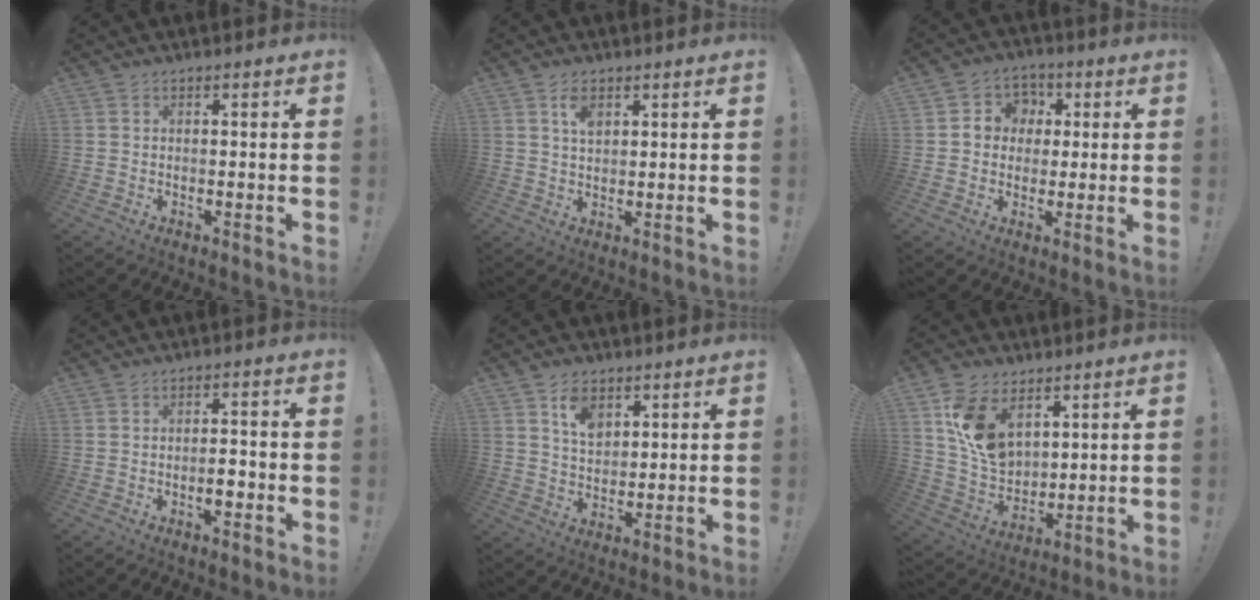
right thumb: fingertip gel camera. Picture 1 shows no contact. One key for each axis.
{"total": 4.4, "fx": 2.0, "fy": 2.2, "fz": 3.2, "tx": -0.046, "ty": -0.009, "tz": 0.032}
{"total": 7.6, "fx": 0.1, "fy": 7.3, "fz": 2.2, "tx": -0.026, "ty": 0.008, "tz": 0.008}
{"total": 3.3, "fx": -1.2, "fy": 1.5, "fz": 2.7, "tx": -0.034, "ty": 0.009, "tz": -0.022}
{"total": 7.9, "fx": 4.3, "fy": 5.2, "fz": 4.2, "tx": -0.060, "ty": -0.020, "tz": 0.078}
{"total": 14.0, "fx": 6.4, "fy": 9.6, "fz": 7.9, "tx": -0.131, "ty": -0.033, "tz": 0.128}